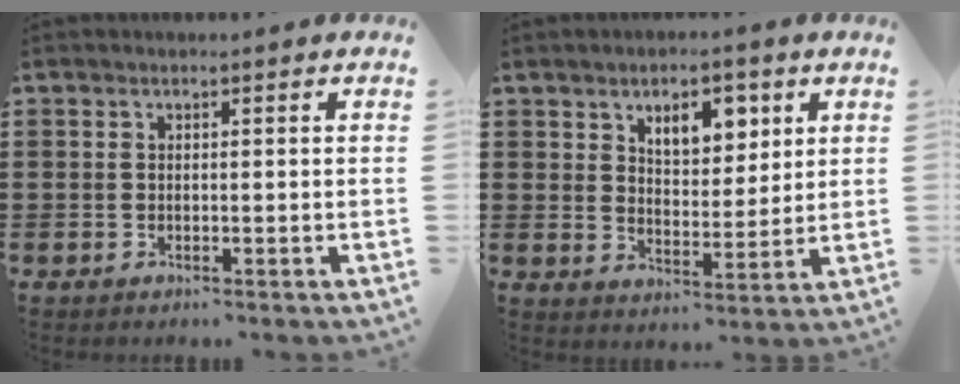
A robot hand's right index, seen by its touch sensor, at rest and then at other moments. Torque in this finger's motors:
{"motor_torque": [0.81, 0.59, 0.52, 0.06]}